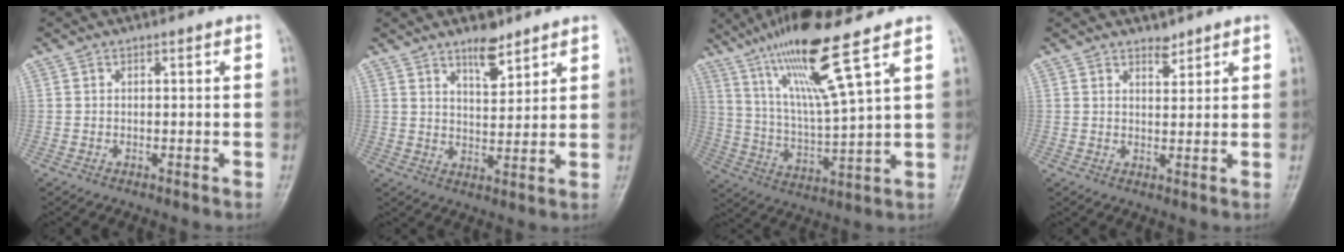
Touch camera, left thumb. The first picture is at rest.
{"total": 6.0, "force": [4.5, 2.2, 3.3], "torque": [-0.035, -0.035, 0.075]}
{"total": 16.2, "force": [10.1, 0.8, 12.6], "torque": [-0.235, -0.045, 0.192]}
{"total": 2.3, "force": [2.0, 1.0, 0.7], "torque": [0.002, -0.016, 0.031]}